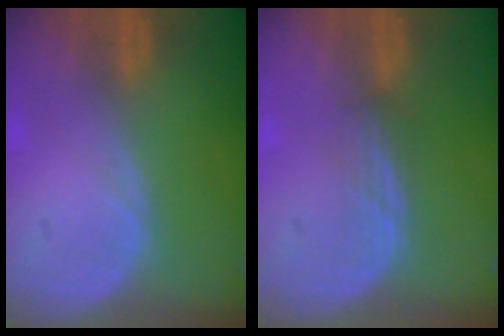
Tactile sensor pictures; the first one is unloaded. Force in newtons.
{"total": 2.2, "press": 2.1, "slide": 0.2}